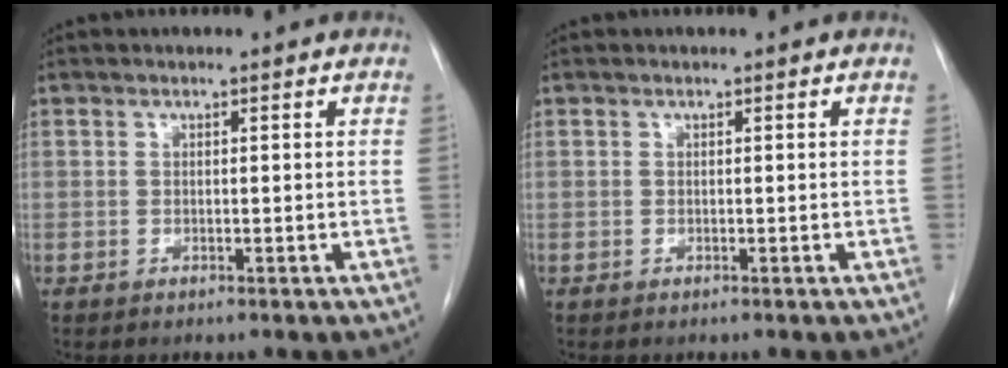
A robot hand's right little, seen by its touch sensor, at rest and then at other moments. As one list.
[{"total": 0.0}]